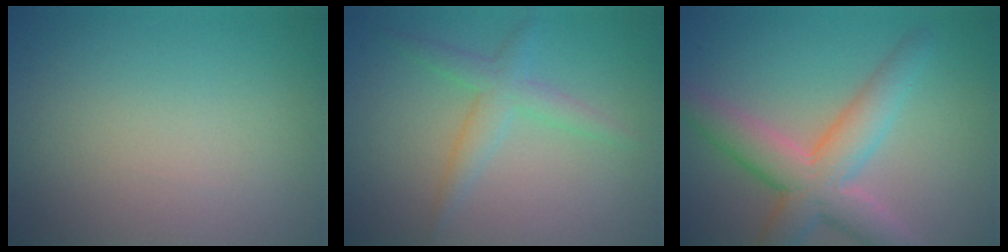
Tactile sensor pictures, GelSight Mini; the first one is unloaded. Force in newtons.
{"total": 2.4, "press": 2.4, "slide": 0.1}
{"total": 6.0, "press": 6.0, "slide": 0.5}